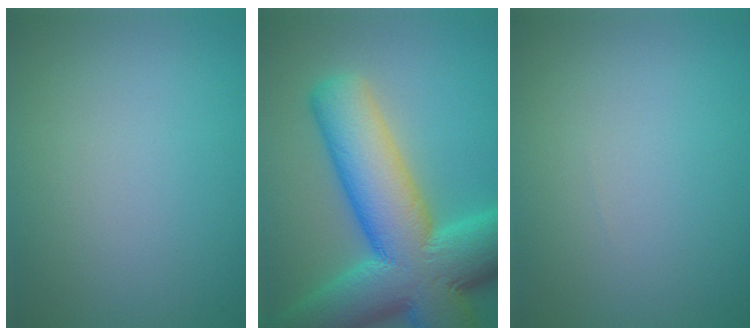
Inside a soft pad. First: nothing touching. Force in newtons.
{"total": 14.9, "press": 14.9, "slide": 0.3}
{"total": 0.0}